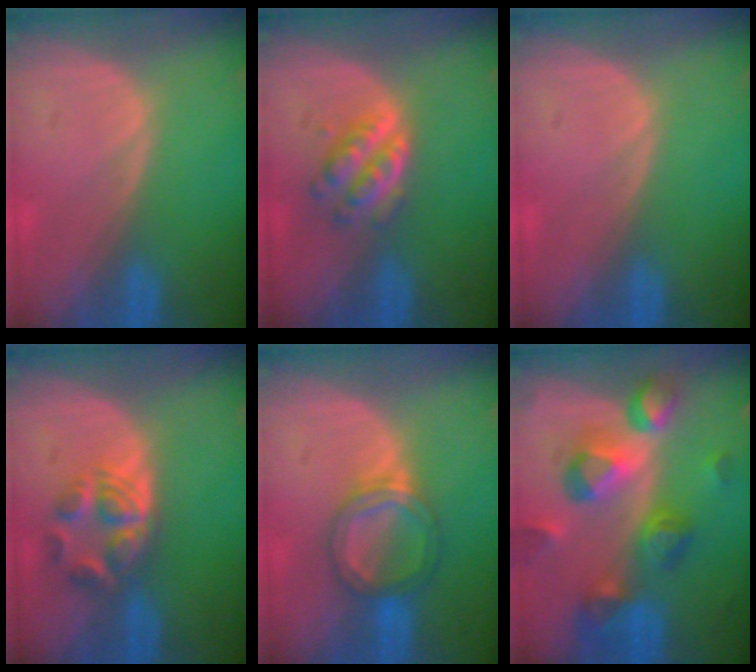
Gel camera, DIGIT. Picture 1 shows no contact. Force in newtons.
{"total": 4.9, "press": 4.4, "slide": 2.2}
{"total": 0.0}
{"total": 5.9, "press": 5.0, "slide": 3.2}
{"total": 5.4, "press": 5.2, "slide": 1.7}
{"total": 10.3, "press": 9.3, "slide": 4.6}